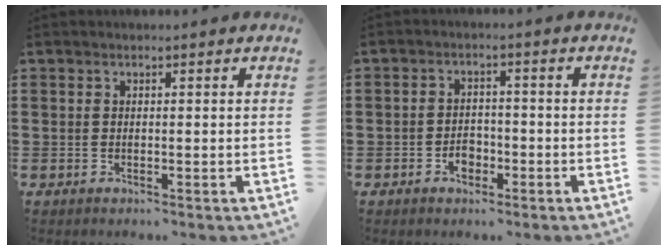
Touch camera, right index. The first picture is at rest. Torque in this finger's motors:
{"motor_torque": [0.20, 0.27, -0.02, -0.21]}